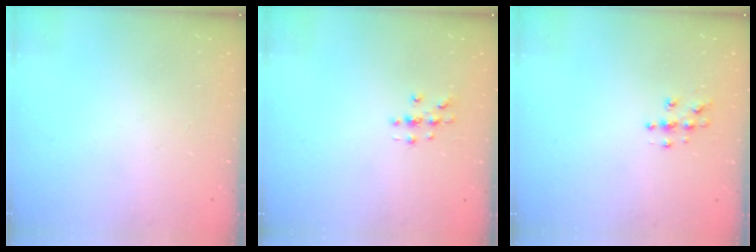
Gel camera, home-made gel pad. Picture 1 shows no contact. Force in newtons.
{"total": 2.7, "press": 2.7, "slide": 0.3}
{"total": 4.9, "press": 4.9, "slide": 0.1}